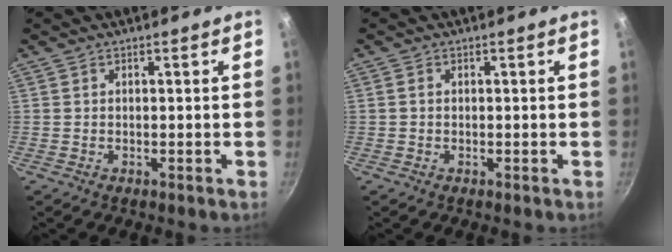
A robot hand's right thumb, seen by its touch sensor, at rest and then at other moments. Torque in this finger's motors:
{"motor_torque": [-0.27, -0.41, -0.44, -0.20, -0.03]}